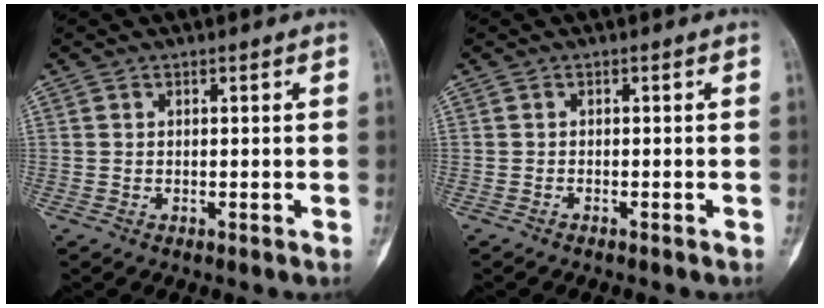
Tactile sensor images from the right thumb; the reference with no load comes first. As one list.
[{"total": 1.0, "force": [-0.9, 0.1, 0.5], "torque": [-0.012, 0.004, -0.008]}]